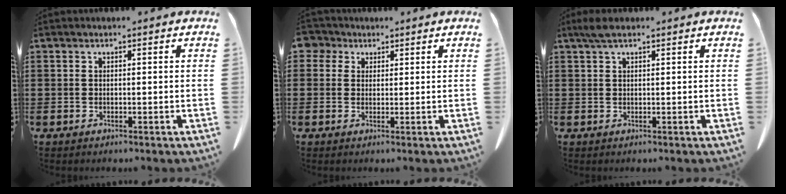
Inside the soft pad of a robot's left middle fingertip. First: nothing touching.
{"total": 2.8, "force": [1.7, 2.1, 0.4], "torque": [-0.013, 0.007, 0.030]}
{"total": 2.4, "force": [1.4, 0.7, 1.9], "torque": [-0.040, 0.004, 0.025]}